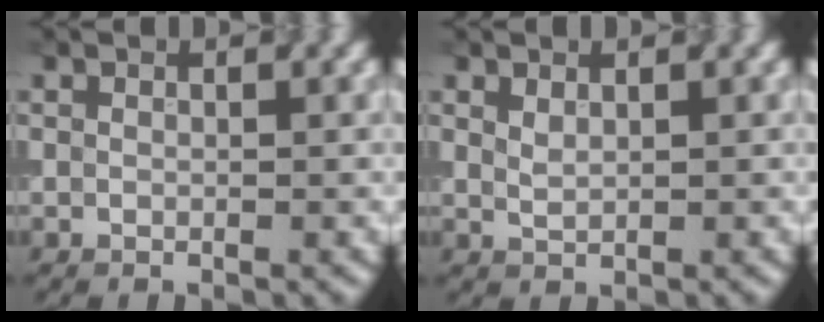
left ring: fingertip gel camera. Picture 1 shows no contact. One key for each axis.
{"total": 0.9, "fx": 0.6, "fy": 0.4, "fz": 0.6, "tx": -0.016, "ty": -0.002, "tz": 0.017}